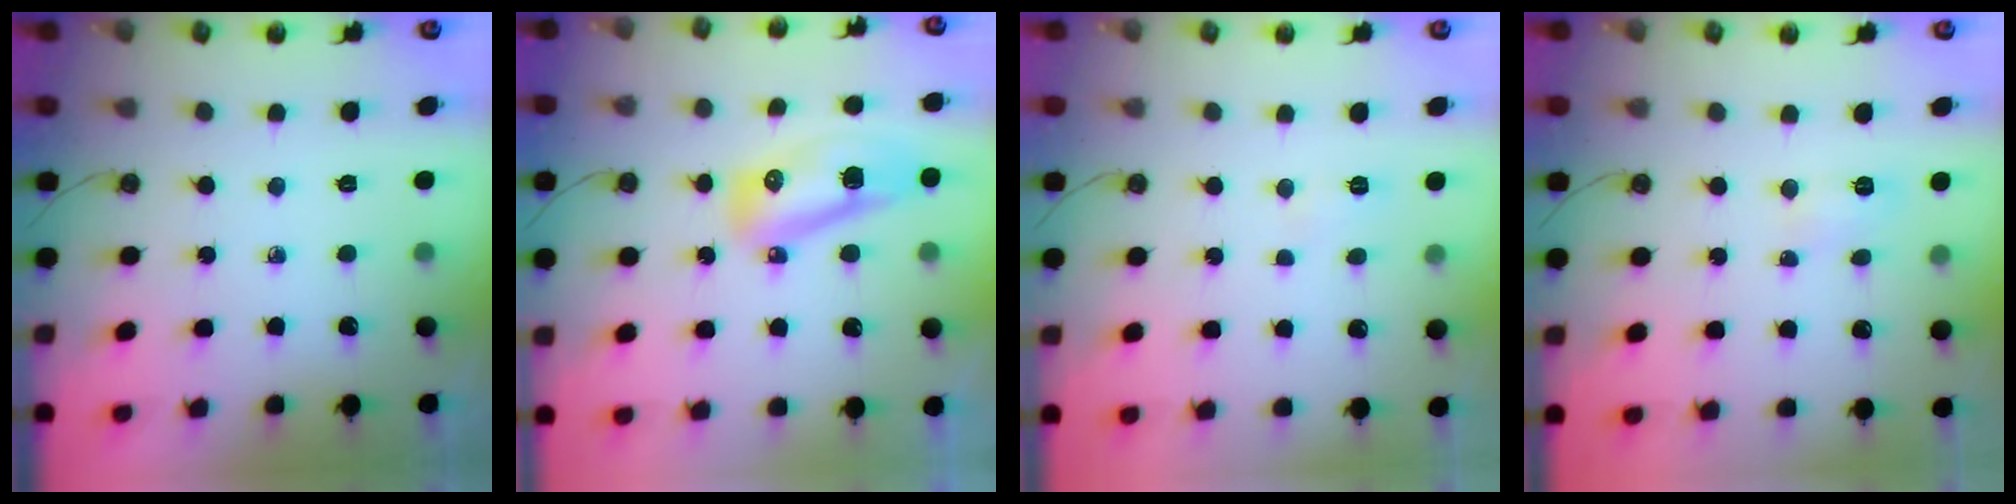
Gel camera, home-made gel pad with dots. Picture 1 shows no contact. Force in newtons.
{"total": 14.2, "press": 12.9, "slide": 5.9}
{"total": 3.8, "press": 3.8, "slide": 0.5}
{"total": 3.7, "press": 3.7, "slide": 0.4}